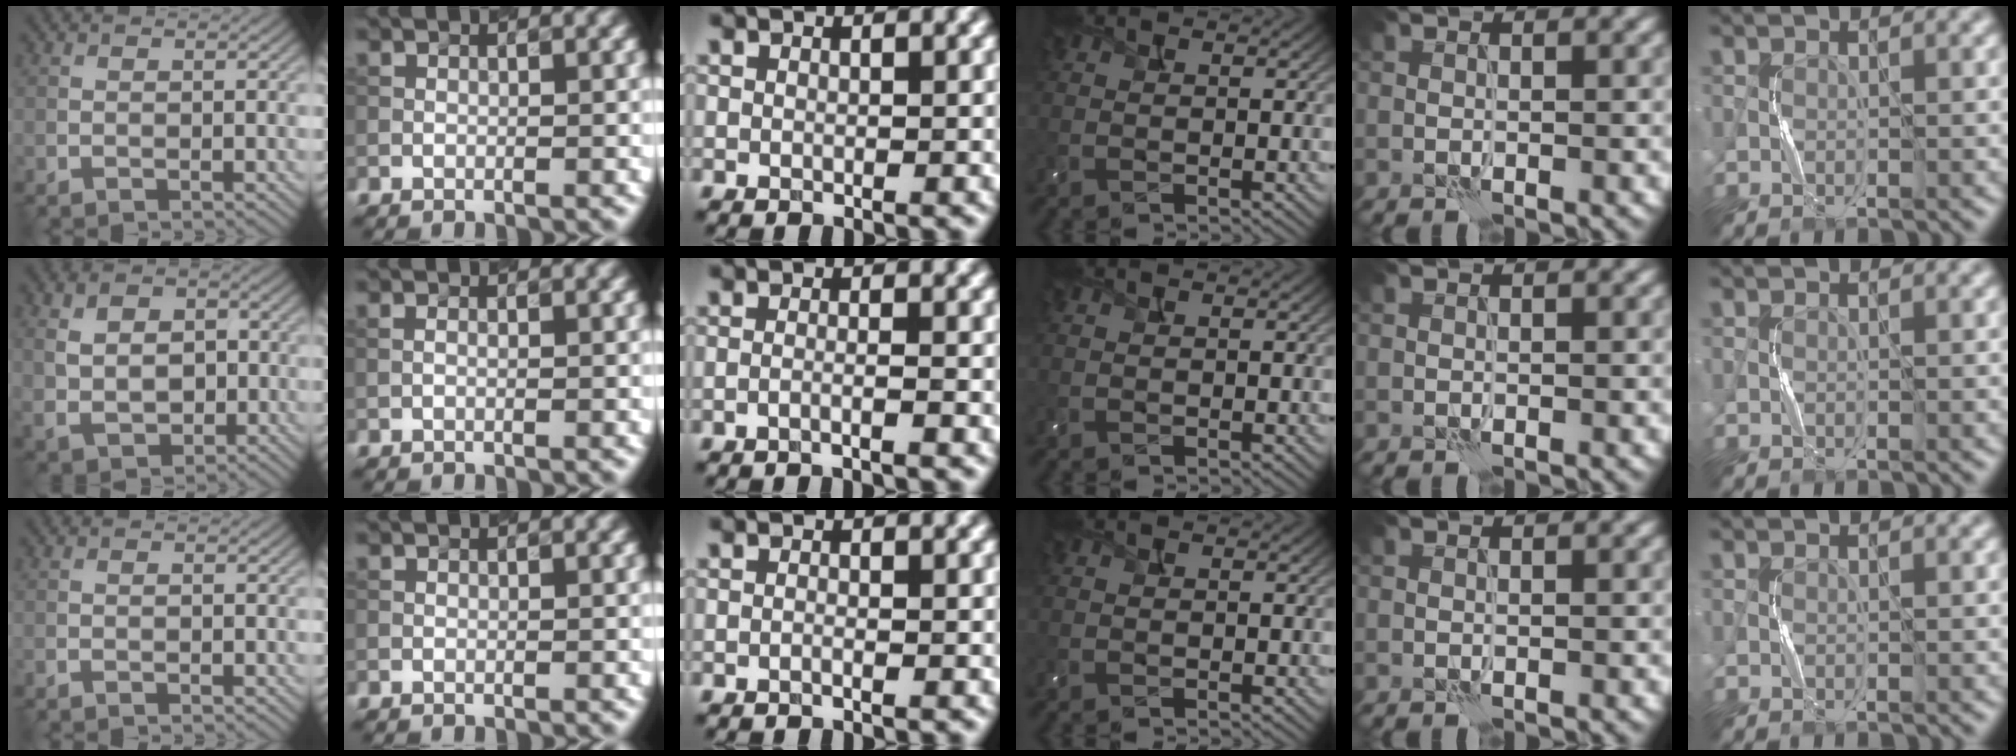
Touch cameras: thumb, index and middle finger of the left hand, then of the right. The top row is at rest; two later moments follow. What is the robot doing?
{"motion": "squeeze", "object": "bubble wrap"}